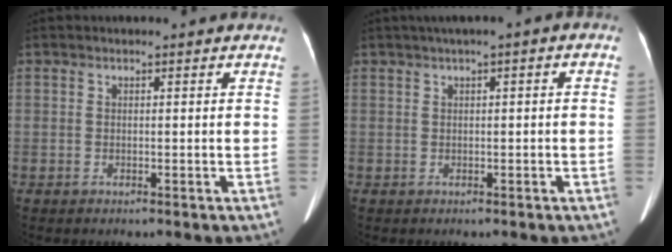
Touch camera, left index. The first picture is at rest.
{"total": 2.4, "force": [0.6, 0.4, 2.2], "torque": [-0.032, 0.016, 0.010]}